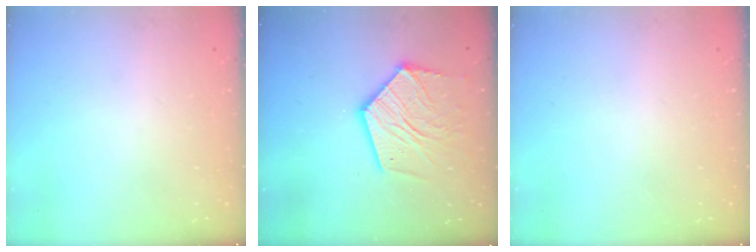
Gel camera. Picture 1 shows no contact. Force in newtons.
{"total": 16.7, "press": 16.6, "slide": 1.6}
{"total": 0.0}